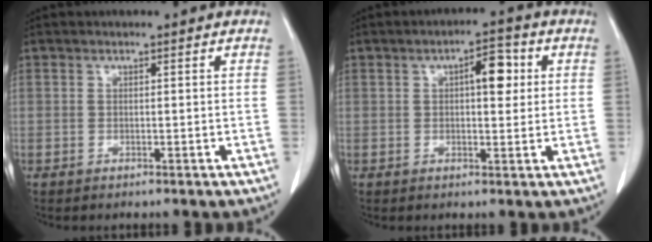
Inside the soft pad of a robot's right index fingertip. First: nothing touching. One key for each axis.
{"total": 5.2, "fx": 1.3, "fy": 1.9, "fz": 4.6, "tx": -0.069, "ty": 0.010, "tz": 0.017}